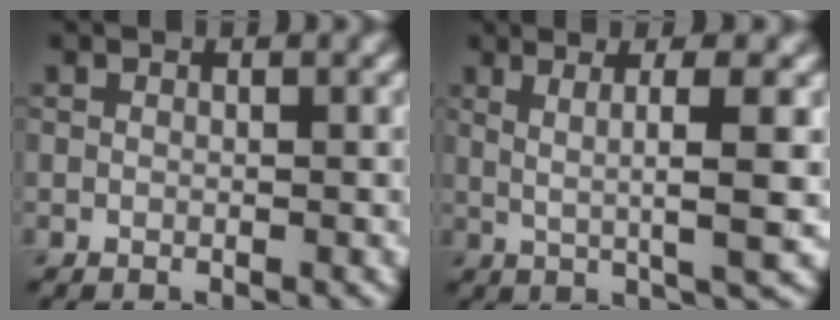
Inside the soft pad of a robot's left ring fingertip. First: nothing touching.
{"total": 5.0, "force": [1.1, 0.9, 4.8], "torque": [-0.078, 0.001, 0.021]}